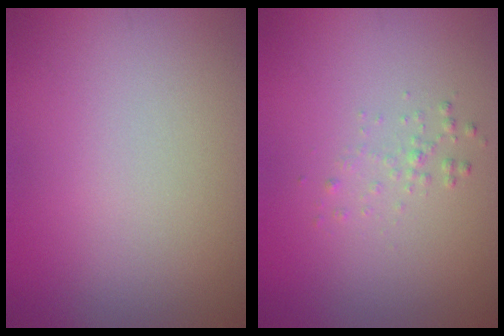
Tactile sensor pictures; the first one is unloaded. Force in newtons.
{"total": 0.9, "press": 0.9, "slide": 0.0}